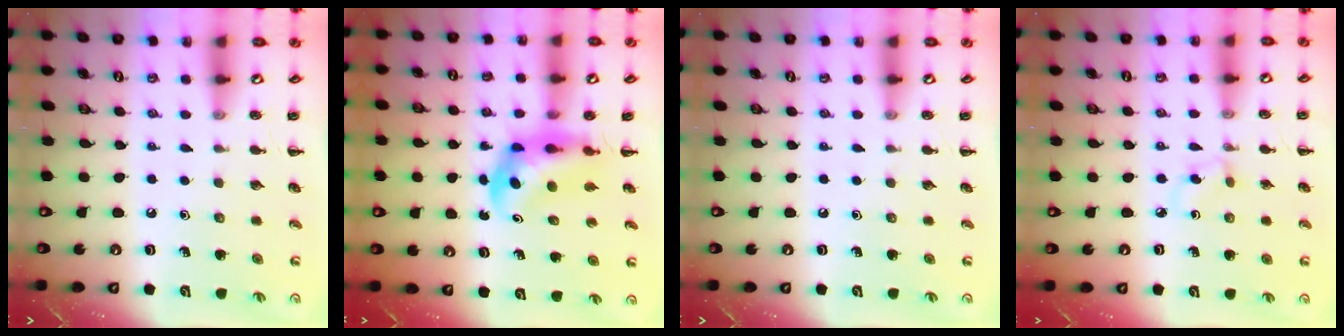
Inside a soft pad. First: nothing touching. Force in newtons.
{"total": 6.0, "press": 5.8, "slide": 1.3}
{"total": 0.0}
{"total": 2.7, "press": 2.5, "slide": 1.1}